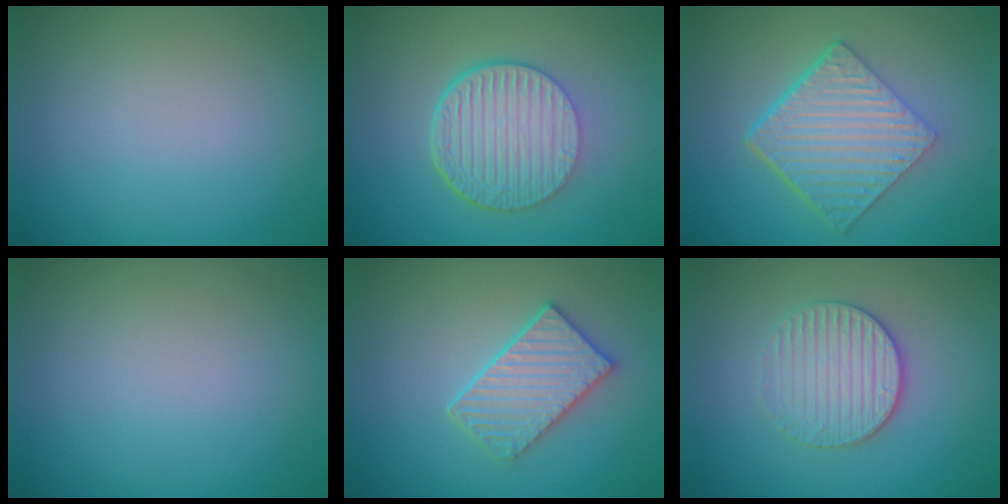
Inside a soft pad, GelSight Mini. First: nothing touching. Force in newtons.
{"total": 7.0, "press": 4.7, "slide": 5.2}
{"total": 7.1, "press": 4.7, "slide": 5.3}
{"total": 0.0}
{"total": 3.8, "press": 3.5, "slide": 1.4}
{"total": 3.5, "press": 3.2, "slide": 1.4}